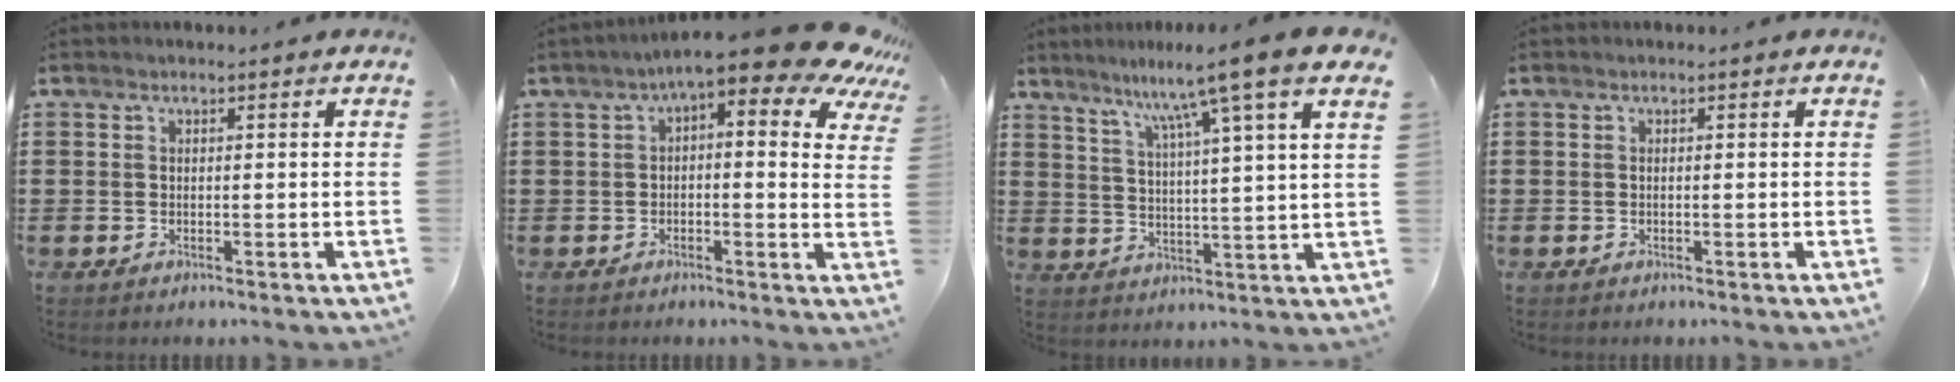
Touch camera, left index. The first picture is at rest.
{"total": 8.1, "force": [5.6, 1.2, 5.7], "torque": [-0.104, -0.029, 0.090]}
{"total": 9.5, "force": [7.0, -1.1, 6.3], "torque": [-0.131, -0.036, 0.104]}
{"total": 0.0}